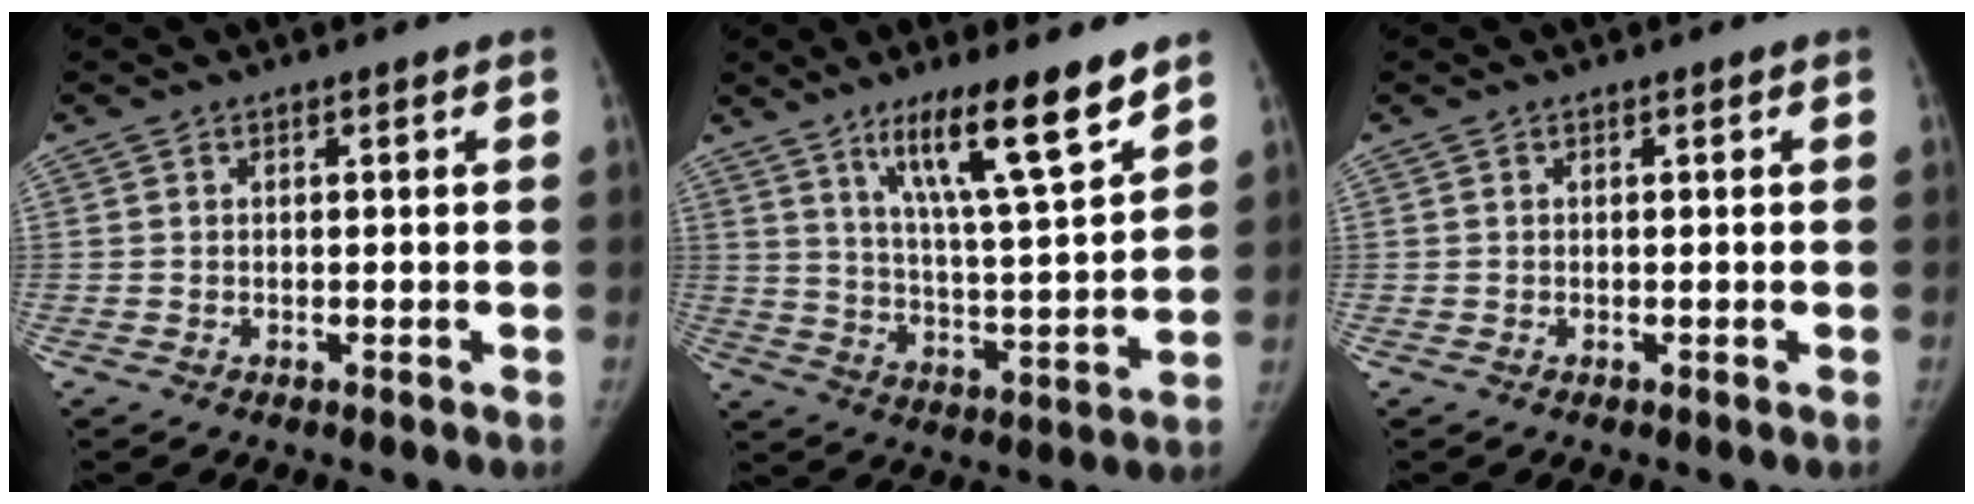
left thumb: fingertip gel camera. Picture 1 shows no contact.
{"total": 15.5, "force": [10.2, 1.9, 11.5], "torque": [-0.179, -0.061, 0.177]}
{"total": 0.0}